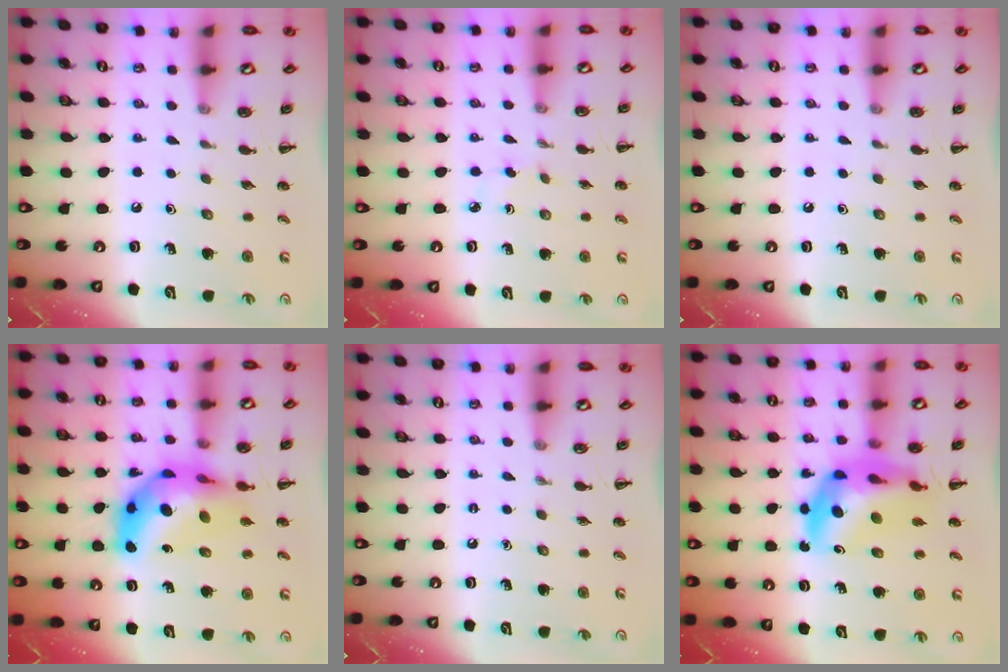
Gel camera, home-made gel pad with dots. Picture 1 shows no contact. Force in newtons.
{"total": 2.3, "press": 2.1, "slide": 0.9}
{"total": 0.0}
{"total": 11.8, "press": 11.2, "slide": 3.8}
{"total": 0.0}
{"total": 12.9, "press": 12.3, "slide": 3.8}